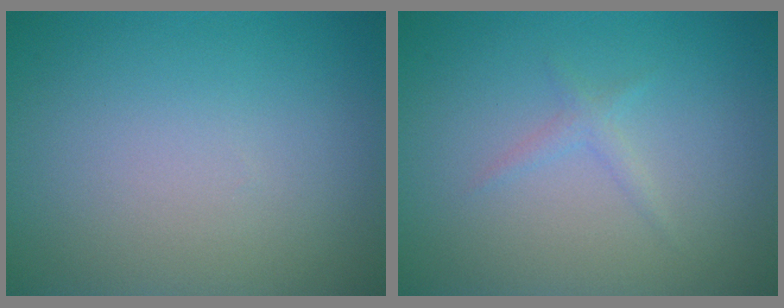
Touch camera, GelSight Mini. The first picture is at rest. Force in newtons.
{"total": 0.9, "press": 0.9, "slide": 0.0}